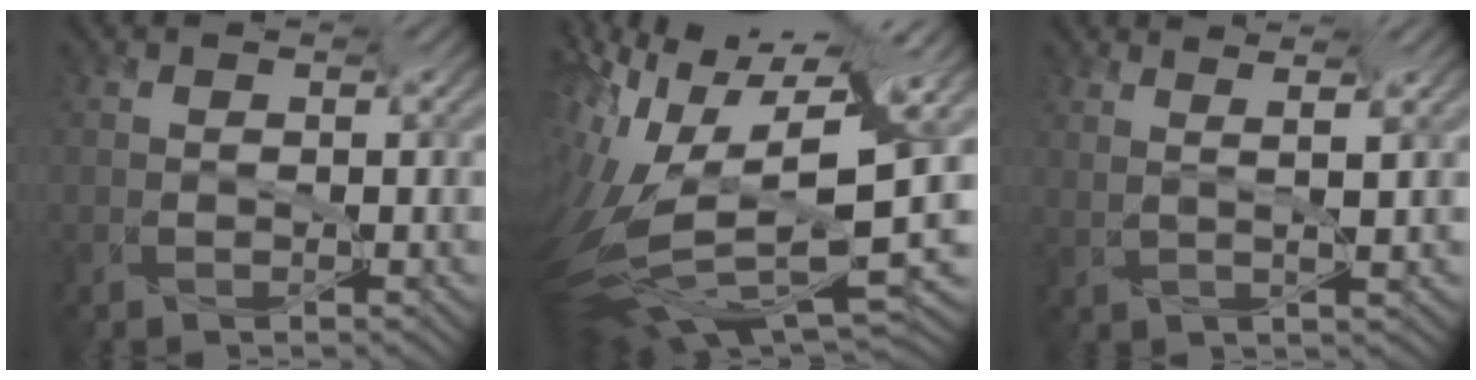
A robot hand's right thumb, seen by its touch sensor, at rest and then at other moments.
{"total": 13.9, "force": [-0.4, 5.1, 12.9], "torque": [-0.283, -0.018, 0.007]}
{"total": 4.1, "force": [3.6, -0.2, 1.8], "torque": [-0.025, -0.004, 0.059]}